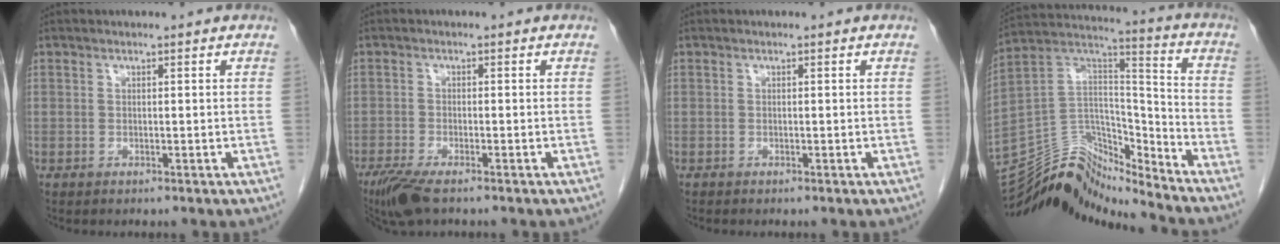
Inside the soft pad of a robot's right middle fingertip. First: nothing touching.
{"total": 5.6, "force": [-4.1, 1.1, 3.7], "torque": [-0.072, -0.015, -0.073]}
{"total": 1.6, "force": [1.6, -0.1, -0.1], "torque": [0.000, -0.004, 0.025]}
{"total": 12.3, "force": [-12.0, 2.1, 1.3], "torque": [-0.019, 0.092, -0.218]}